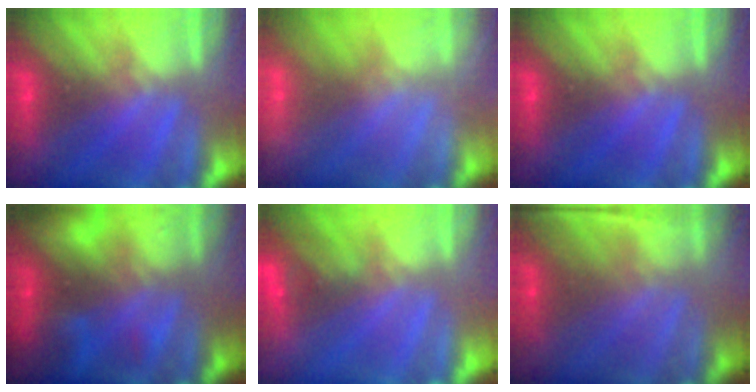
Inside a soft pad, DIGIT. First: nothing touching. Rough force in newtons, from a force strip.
{"total": 2.5}
{"total": 0.0}
{"total": 6.8}
{"total": 2.7}
{"total": 1.6}